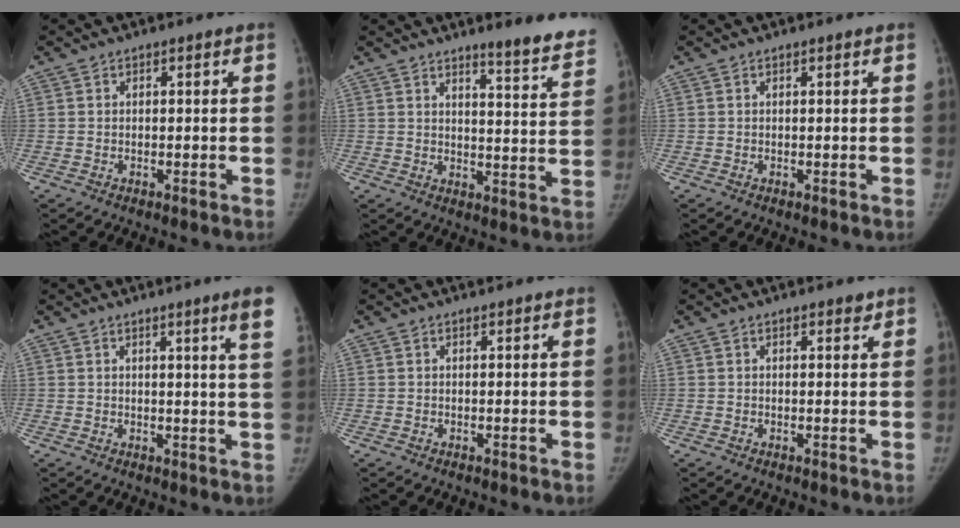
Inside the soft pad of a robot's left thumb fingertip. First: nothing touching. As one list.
[{"total": 10.2, "force": [8.6, 1.1, 5.4], "torque": [-0.040, -0.060, 0.102]}, {"total": 0.0}, {"total": 6.3, "force": [3.8, -0.9, 4.9], "torque": [-0.063, -0.022, 0.041]}, {"total": 0.0}, {"total": 1.2, "force": [1.0, 0.4, 0.5], "torque": [0.000, -0.005, 0.014]}]